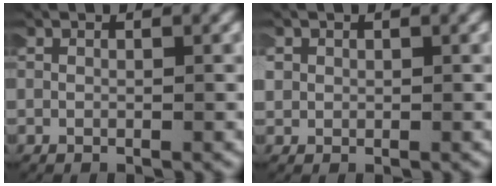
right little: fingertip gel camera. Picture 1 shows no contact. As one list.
[{"total": 1.8, "force": [0.3, 1.7, 0.6], "torque": [-0.024, 0.003, 0.003]}]